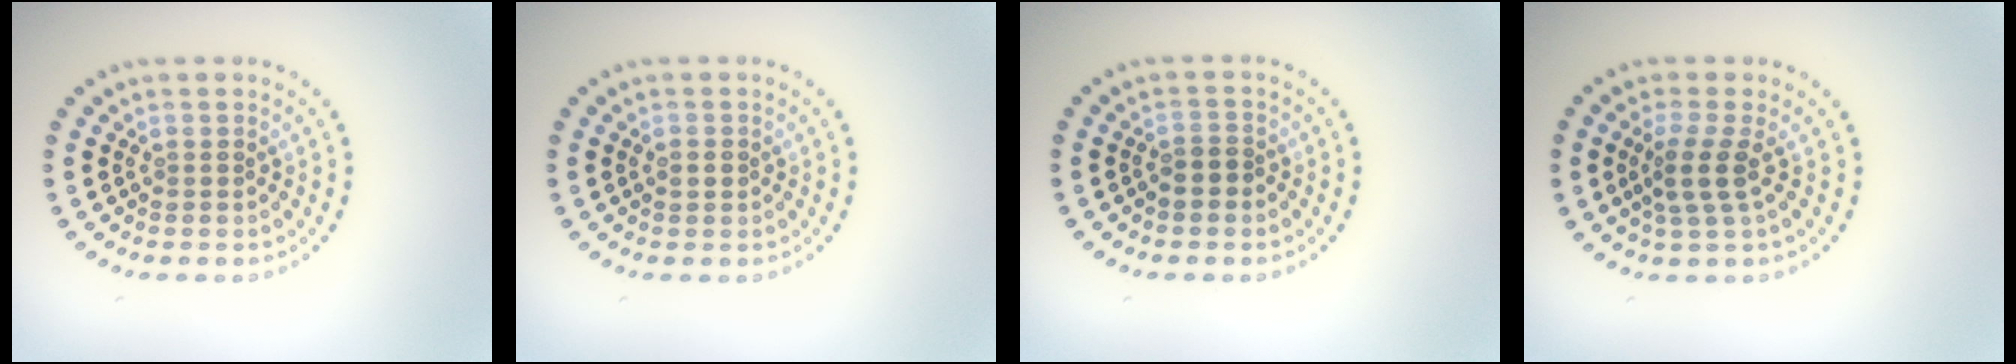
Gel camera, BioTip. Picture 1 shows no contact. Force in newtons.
{"total": 1.0, "press": 1.0, "slide": 0.1}
{"total": 1.5, "press": 1.4, "slide": 0.7}
{"total": 2.5, "press": 2.0, "slide": 1.6}